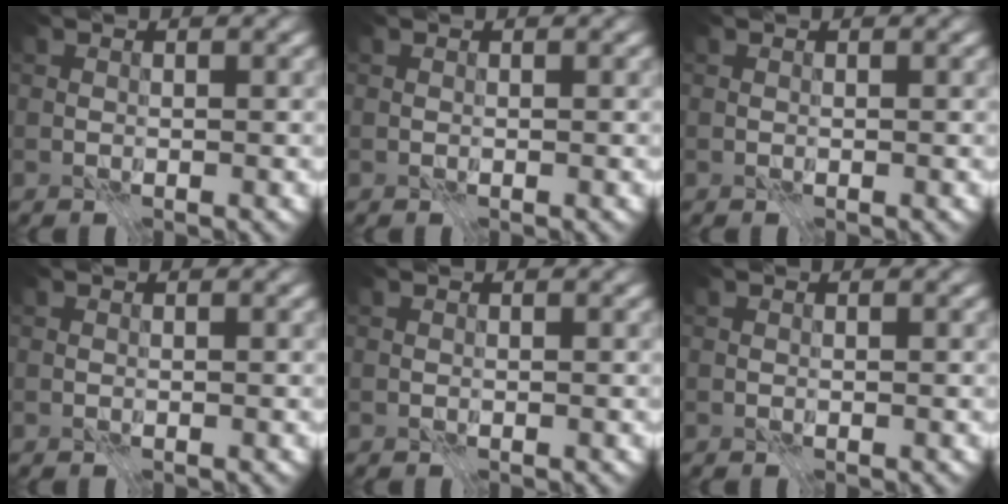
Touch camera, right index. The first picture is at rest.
{"total": 0.0}
{"total": 0.0}
{"total": 0.0}
{"total": 0.0}
{"total": 0.0}